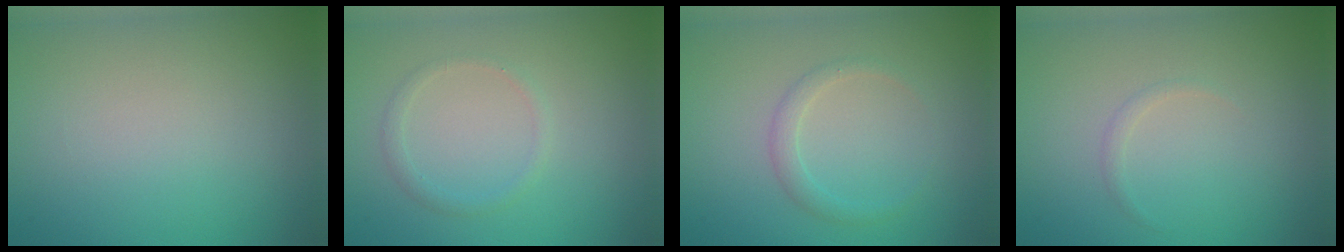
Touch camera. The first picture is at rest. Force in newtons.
{"total": 1.1, "press": 1.1, "slide": 0.0}
{"total": 1.4, "press": 1.4, "slide": 0.2}
{"total": 0.5, "press": 0.5, "slide": 0.0}